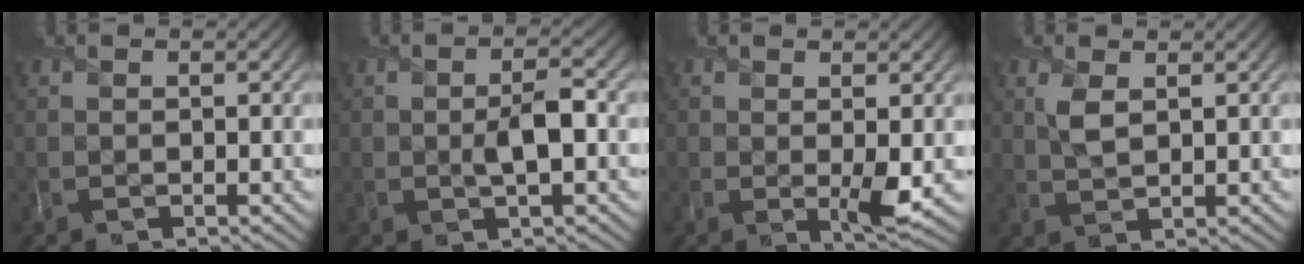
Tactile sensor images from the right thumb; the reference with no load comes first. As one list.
[{"total": 3.1, "force": [-0.3, 0.9, 3.0], "torque": [-0.056, 0.004, -0.005]}, {"total": 2.3, "force": [0.3, 0.5, 2.2], "torque": [-0.041, -0.010, 0.006]}, {"total": 2.5, "force": [1.1, 1.0, 2.1], "torque": [-0.054, 0.002, 0.023]}]